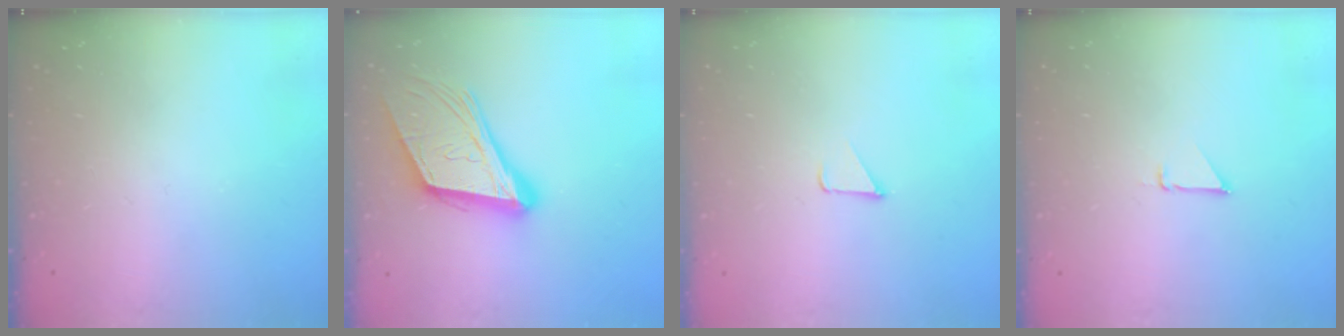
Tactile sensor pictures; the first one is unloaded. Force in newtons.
{"total": 18.8, "press": 18.4, "slide": 4.2}
{"total": 1.8, "press": 1.7, "slide": 0.1}
{"total": 1.9, "press": 1.9, "slide": 0.0}